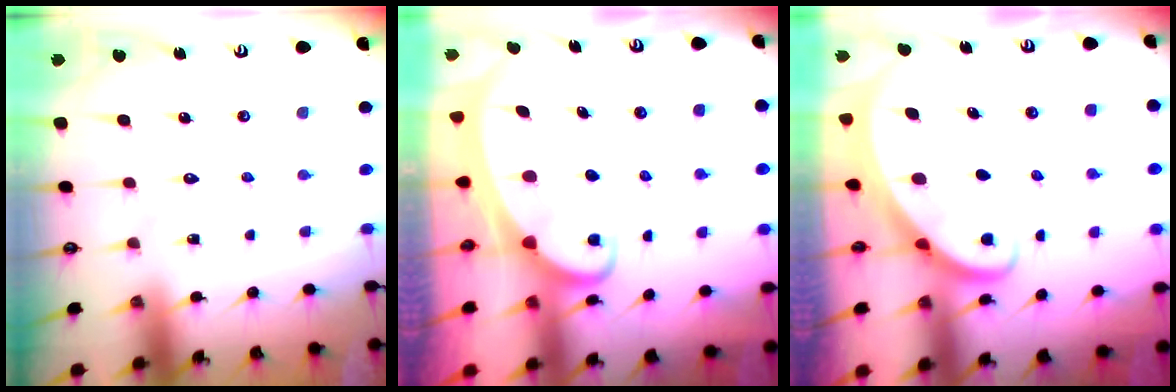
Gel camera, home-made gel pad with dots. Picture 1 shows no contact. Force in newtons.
{"total": 1.9, "press": 1.9, "slide": 0.2}
{"total": 2.4, "press": 2.3, "slide": 0.3}